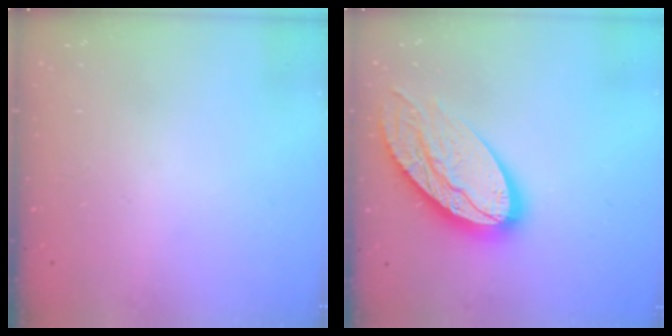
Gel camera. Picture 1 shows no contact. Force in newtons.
{"total": 18.1, "press": 18.1, "slide": 1.2}